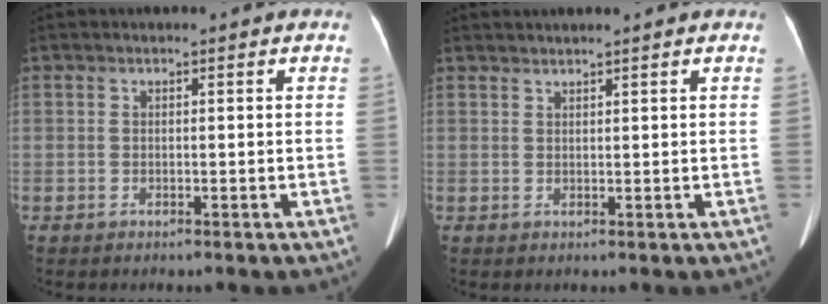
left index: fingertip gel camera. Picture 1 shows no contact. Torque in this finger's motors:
{"motor_torque": [-0.67, 0.12, -0.19, -0.01]}